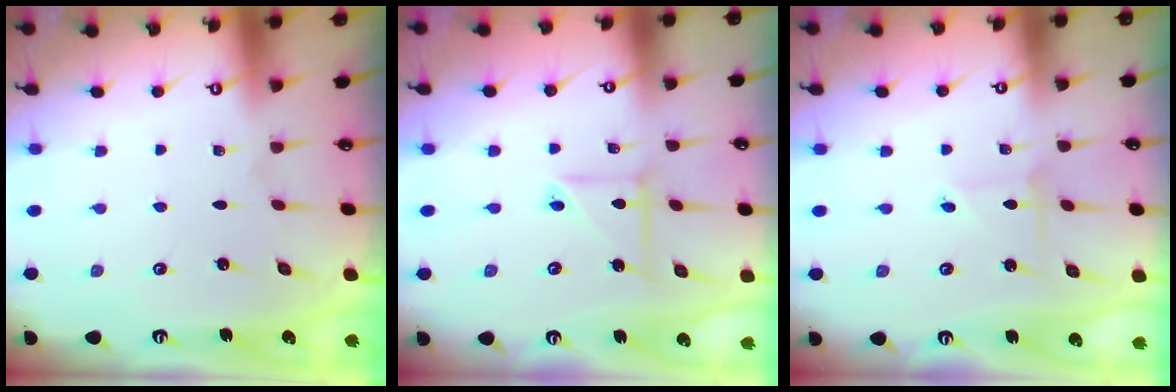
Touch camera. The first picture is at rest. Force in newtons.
{"total": 6.3, "press": 6.3, "slide": 0.3}
{"total": 2.9, "press": 2.9, "slide": 0.1}